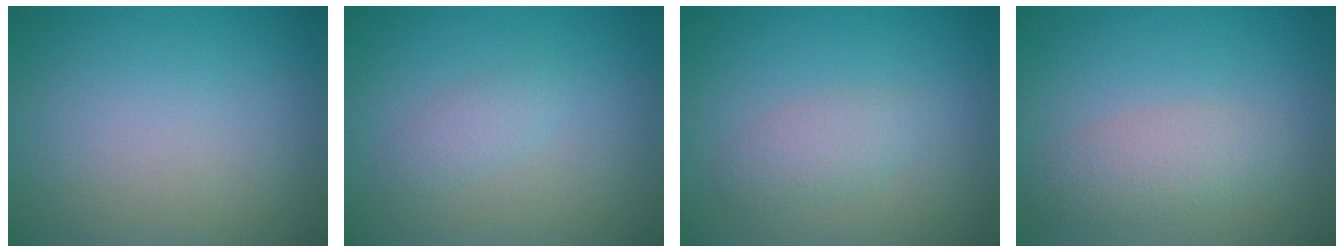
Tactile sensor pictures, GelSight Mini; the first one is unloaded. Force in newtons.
{"total": 1.3, "press": 1.3, "slide": 0.1}
{"total": 1.9, "press": 1.9, "slide": 0.1}
{"total": 2.9, "press": 2.9, "slide": 0.1}